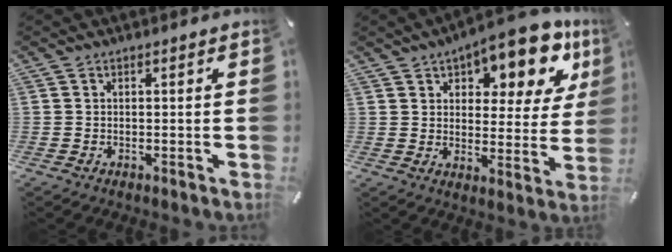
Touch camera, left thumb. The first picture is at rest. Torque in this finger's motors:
{"motor_torque": [2.57, 1.88, 1.79, -0.89, 0.14]}